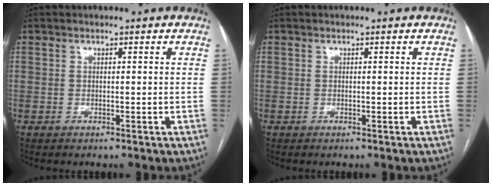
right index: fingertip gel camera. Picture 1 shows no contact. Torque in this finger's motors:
{"motor_torque": [0.02, 0.02, -0.02, 0.00]}